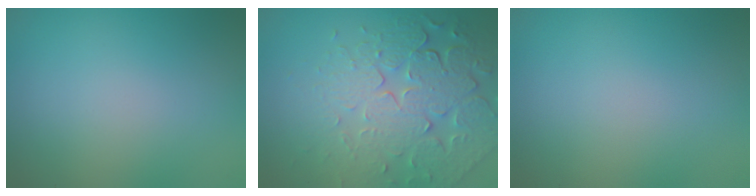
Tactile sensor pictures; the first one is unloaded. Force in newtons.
{"total": 8.0, "press": 5.7, "slide": 5.7}
{"total": 0.0}